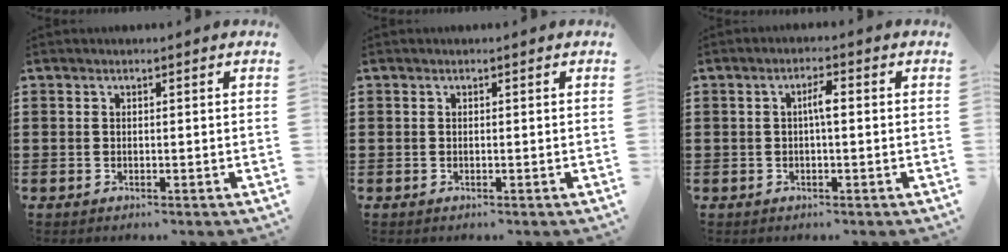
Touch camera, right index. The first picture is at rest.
{"total": 0.0}
{"total": 2.6, "force": [-0.1, 0.5, 2.5], "torque": [-0.047, 0.004, -0.003]}